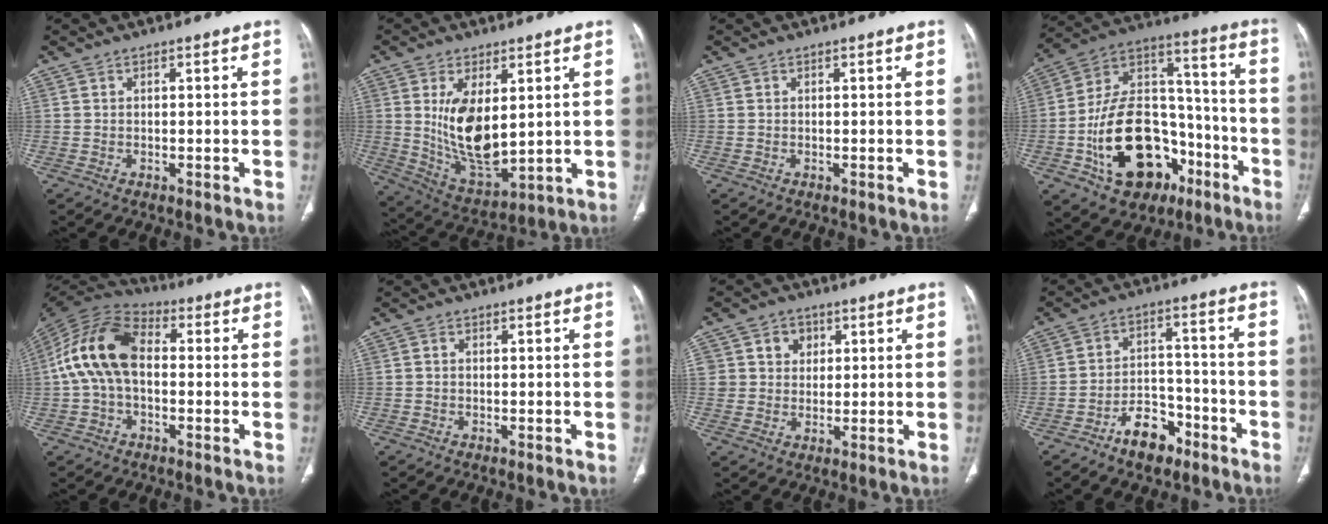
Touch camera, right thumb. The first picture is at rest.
{"total": 13.5, "force": [2.4, 6.7, 11.5], "torque": [-0.194, -0.026, 0.064]}
{"total": 0.0}
{"total": 25.7, "force": [-9.8, 16.6, 17.0], "torque": [-0.274, 0.074, -0.144]}
{"total": 13.8, "force": [0.3, 8.6, 10.8], "torque": [-0.208, 0.036, -0.007]}
{"total": 0.5, "force": [-0.1, 0.4, 0.3], "torque": [-0.005, 0.001, -0.004]}
{"total": 5.1, "force": [1.8, 4.6, 1.4], "torque": [0.007, -0.002, 0.027]}
{"total": 8.6, "force": [-5.8, 4.8, 4.2], "torque": [-0.050, 0.053, -0.095]}